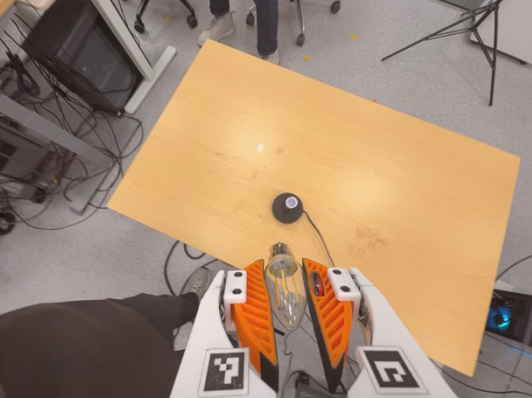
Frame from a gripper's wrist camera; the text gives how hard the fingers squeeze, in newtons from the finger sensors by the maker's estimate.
{"total": 14.5, "left": 15.7, "right": 13.2}